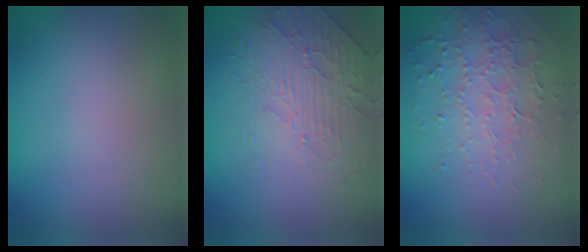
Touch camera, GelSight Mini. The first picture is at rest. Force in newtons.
{"total": 4.7, "press": 3.5, "slide": 3.1}
{"total": 4.9, "press": 3.3, "slide": 3.6}